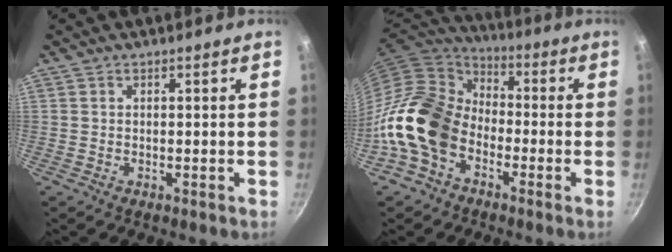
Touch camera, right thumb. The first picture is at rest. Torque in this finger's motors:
{"motor_torque": [0.24, 1.51, 1.47, -1.29, 0.27]}